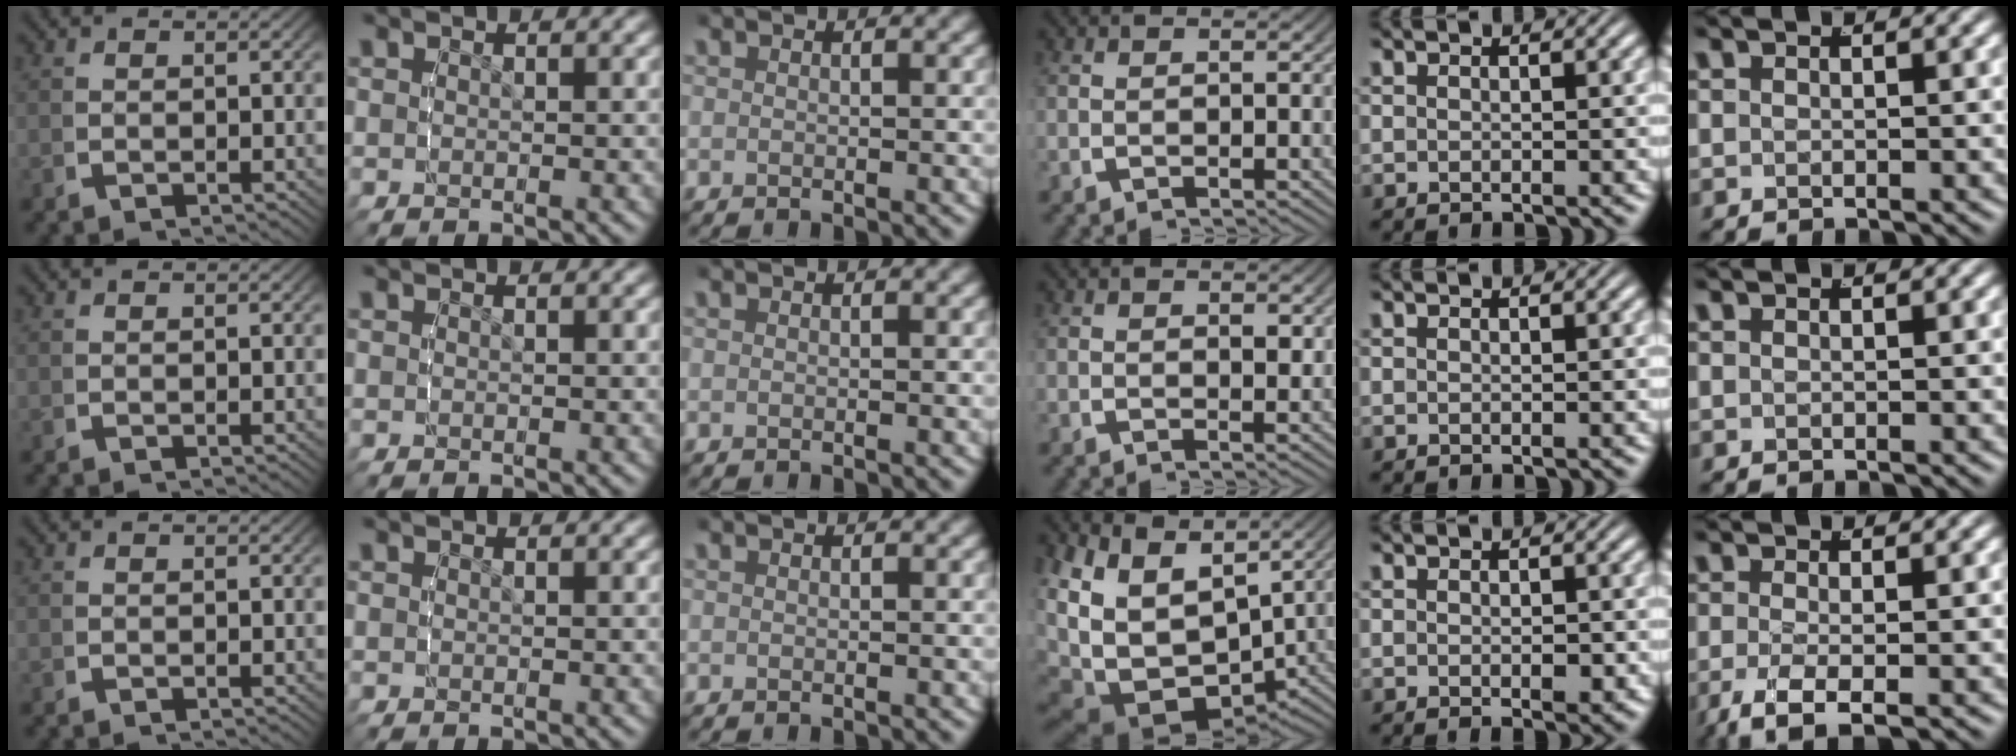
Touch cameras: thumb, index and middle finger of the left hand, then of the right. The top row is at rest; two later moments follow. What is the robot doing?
{"motion": "lift_and_place", "object": "air blower"}